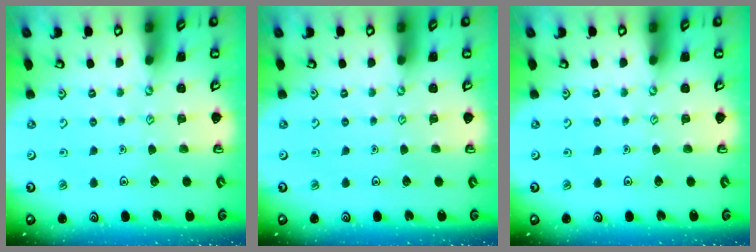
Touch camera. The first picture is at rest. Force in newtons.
{"total": 0.0}
{"total": 0.0}